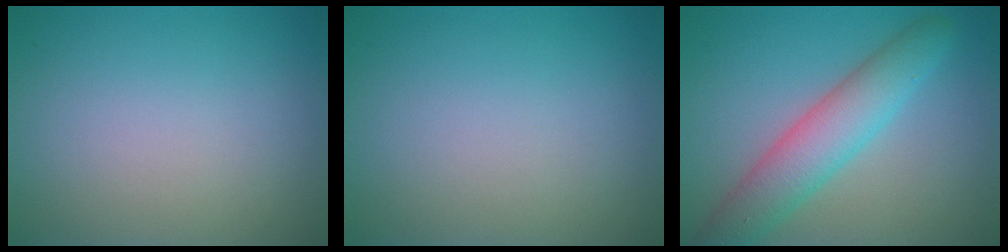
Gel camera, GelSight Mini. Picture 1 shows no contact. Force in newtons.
{"total": 0.0}
{"total": 5.3, "press": 5.3, "slide": 0.3}